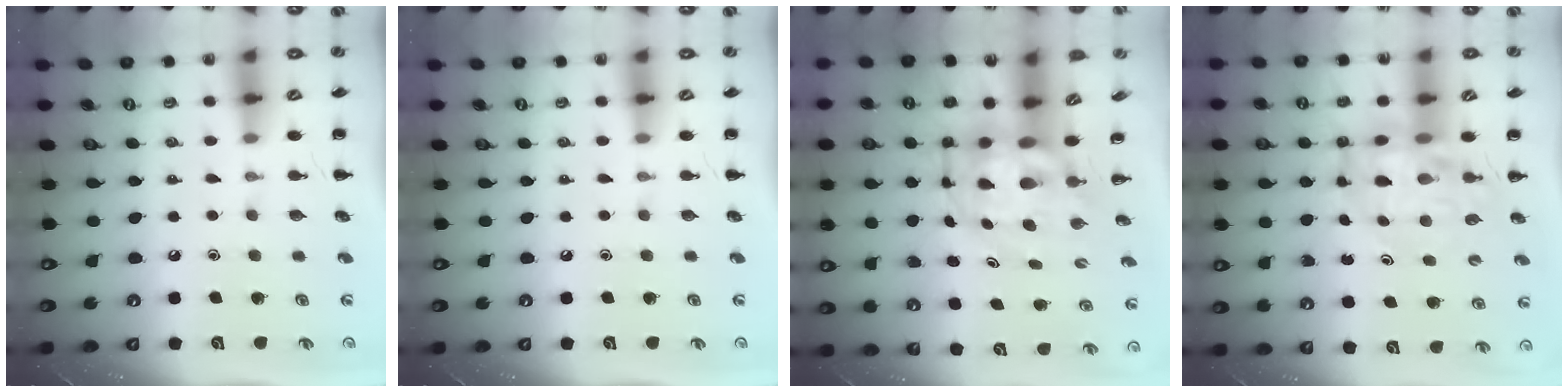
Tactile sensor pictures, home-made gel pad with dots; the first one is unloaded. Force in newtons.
{"total": 0.0}
{"total": 7.1, "press": 6.9, "slide": 1.7}
{"total": 10.7, "press": 10.2, "slide": 3.2}